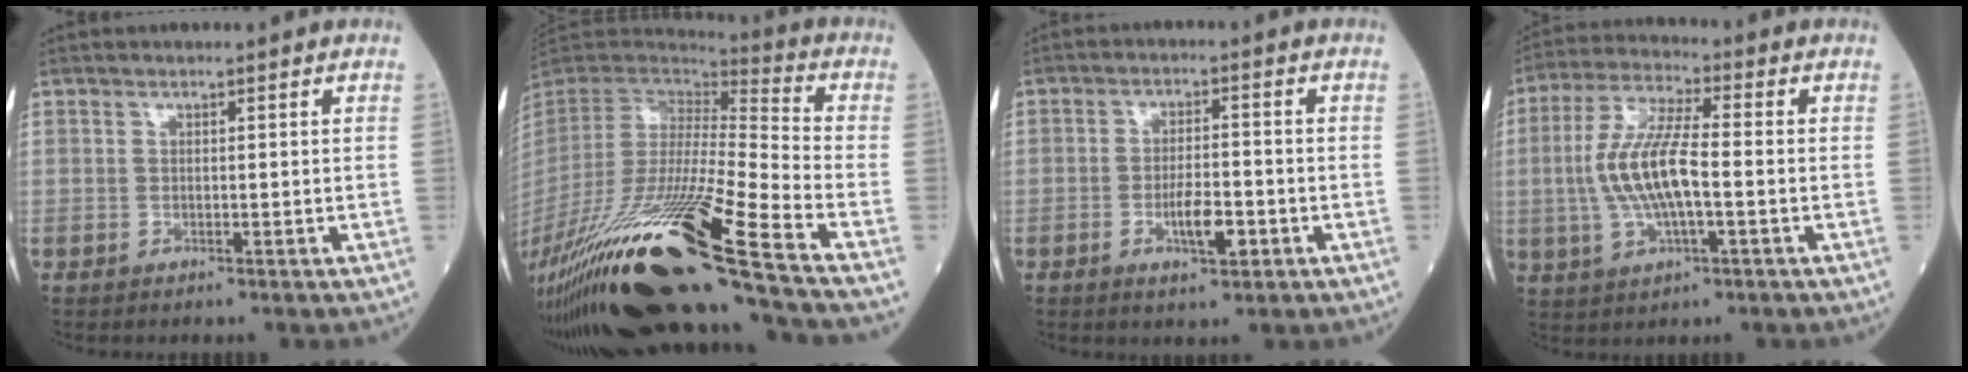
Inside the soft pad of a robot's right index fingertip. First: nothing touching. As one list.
[{"total": 29.3, "force": [-18.8, -0.1, 22.5], "torque": [-0.418, -0.076, -0.347]}, {"total": 5.5, "force": [-2.0, 1.5, 4.9], "torque": [-0.088, -0.001, -0.032]}, {"total": 10.7, "force": [-0.9, 2.6, 10.3], "torque": [-0.219, 0.006, -0.017]}]